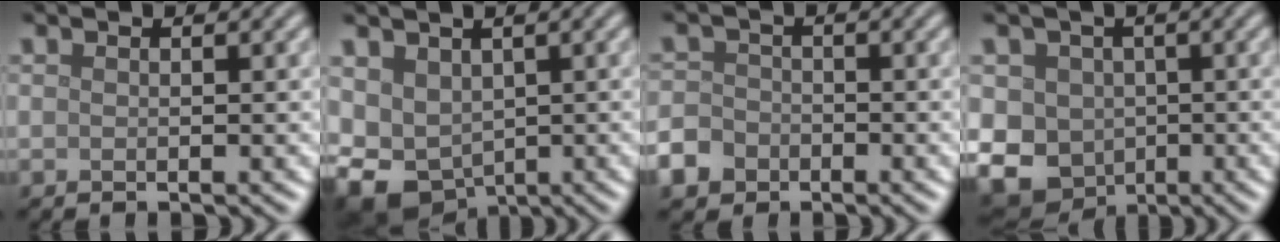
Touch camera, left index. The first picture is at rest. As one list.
[{"total": 7.0, "force": [-1.4, 5.3, 4.3], "torque": [-0.089, -0.017, -0.015]}, {"total": 3.7, "force": [-2.2, 2.7, 1.1], "torque": [-0.017, -0.007, -0.046]}, {"total": 9.6, "force": [-2.0, 8.5, 4.1], "torque": [-0.068, -0.013, -0.056]}]